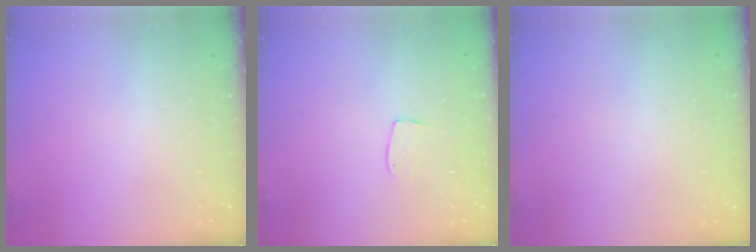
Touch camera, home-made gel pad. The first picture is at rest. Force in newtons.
{"total": 5.2, "press": 5.2, "slide": 0.3}
{"total": 0.0}